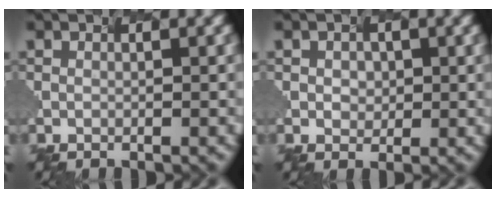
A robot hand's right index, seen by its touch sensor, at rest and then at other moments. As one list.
[{"total": 0.9, "force": [-0.1, 0.9, 0.1], "torque": [-0.001, -0.001, 0.005]}]